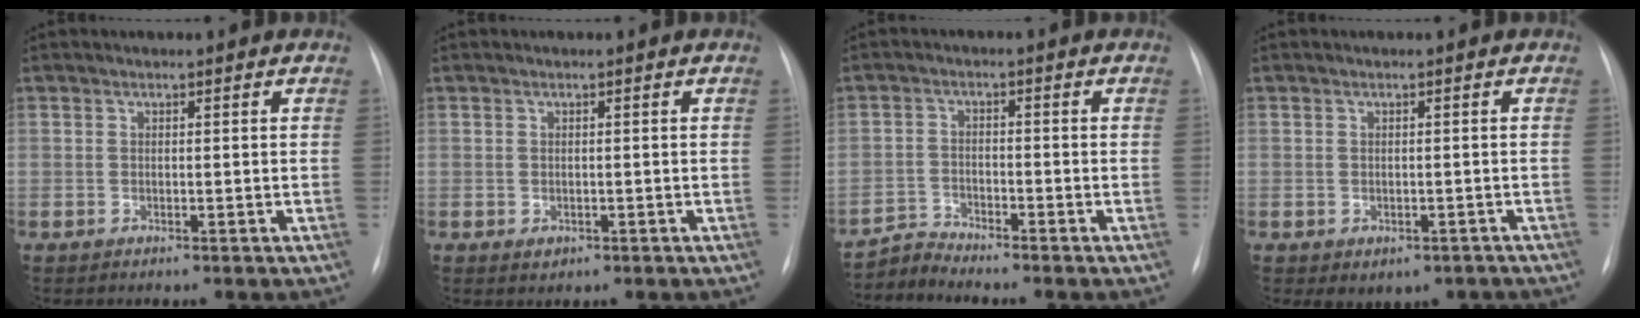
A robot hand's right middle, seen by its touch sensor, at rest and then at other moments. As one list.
[{"total": 1.2, "force": [-0.4, 0.9, 0.6], "torque": [-0.009, 0.000, 0.000]}, {"total": 3.2, "force": [-3.0, -0.8, -1.0], "torque": [0.020, -0.019, -0.058]}, {"total": 4.5, "force": [-3.0, 3.0, 1.6], "torque": [-0.011, 0.016, -0.029]}]